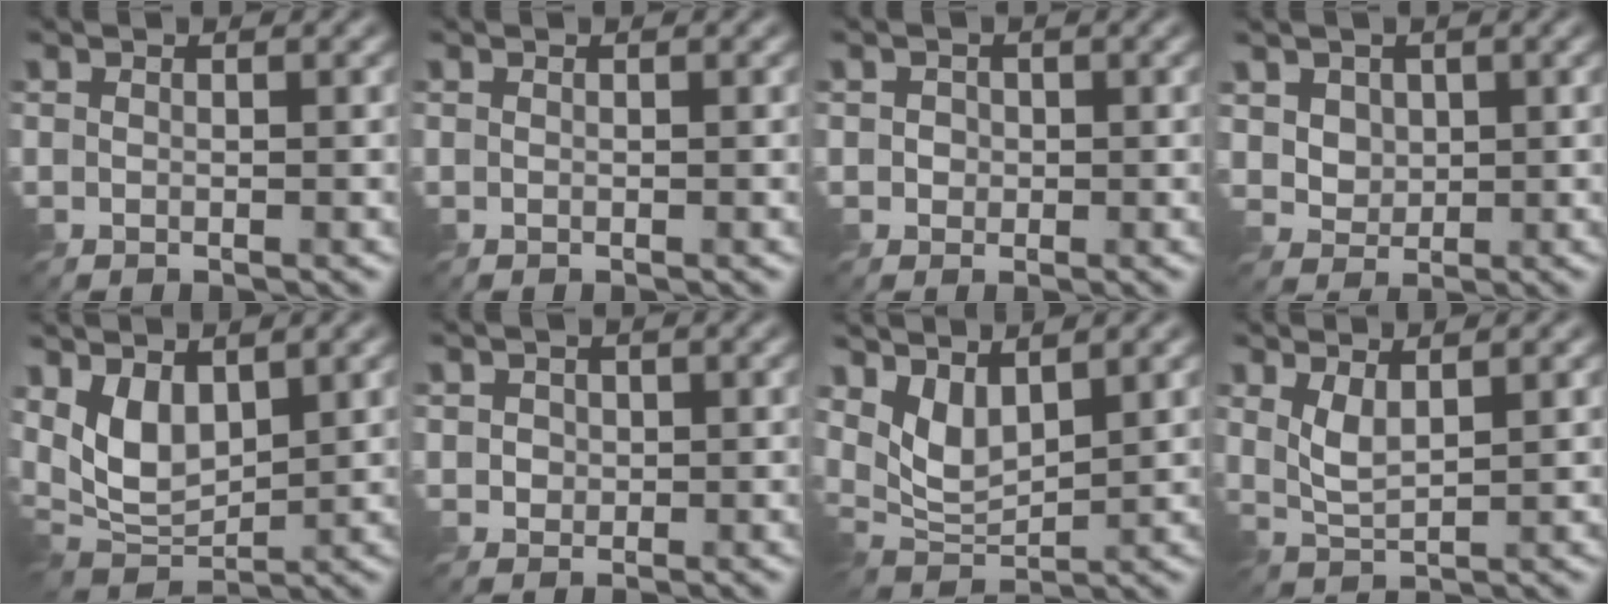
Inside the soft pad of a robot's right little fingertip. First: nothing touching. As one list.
[{"total": 0.0}, {"total": 1.3, "force": [0.1, 1.2, 0.4], "torque": [-0.011, 0.000, 0.006]}, {"total": 3.1, "force": [1.3, 2.5, 1.4], "torque": [-0.050, -0.004, 0.039]}, {"total": 5.2, "force": [2.2, 2.7, 3.9], "torque": [-0.080, -0.014, 0.044]}, {"total": 1.5, "force": [0.5, 1.3, 0.5], "torque": [-0.021, 0.001, 0.016]}, {"total": 4.3, "force": [2.3, 1.9, 3.0], "torque": [-0.071, -0.013, 0.046]}, {"total": 2.3, "force": [1.1, 0.6, 1.9], "torque": [-0.048, -0.009, 0.025]}]